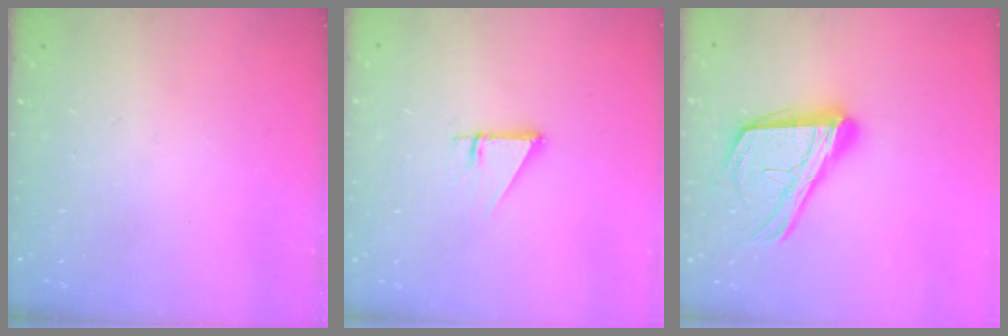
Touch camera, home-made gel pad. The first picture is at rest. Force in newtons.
{"total": 2.7, "press": 2.7, "slide": 0.1}
{"total": 19.8, "press": 19.7, "slide": 2.6}